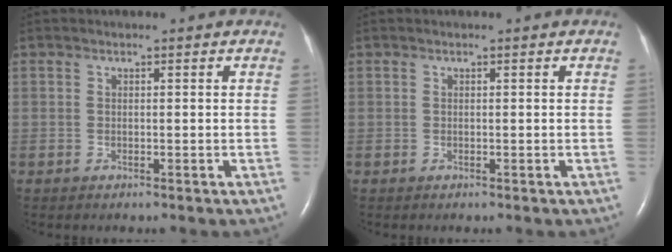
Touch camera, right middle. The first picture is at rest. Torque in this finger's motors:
{"motor_torque": [0.04, -0.08, 0.00, 0.00]}